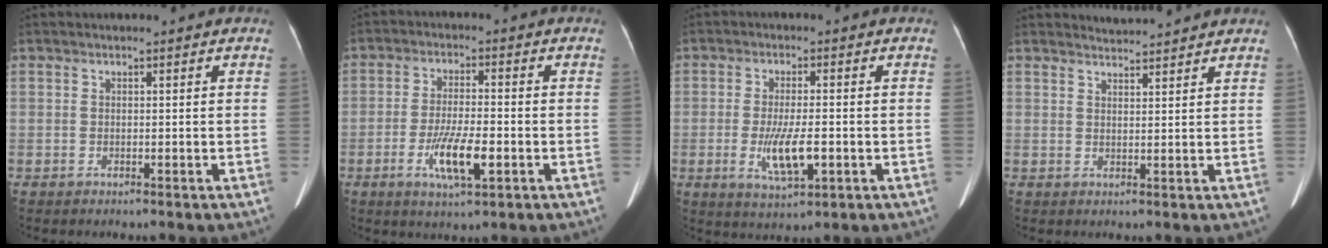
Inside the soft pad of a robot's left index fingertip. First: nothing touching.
{"total": 7.6, "force": [-2.8, 1.5, 6.9], "torque": [-0.135, -0.011, -0.047]}
{"total": 6.7, "force": [-1.6, 1.7, 6.3], "torque": [-0.124, -0.014, -0.024]}
{"total": 3.5, "force": [3.5, -0.2, 0.0], "torque": [-0.010, 0.016, 0.053]}